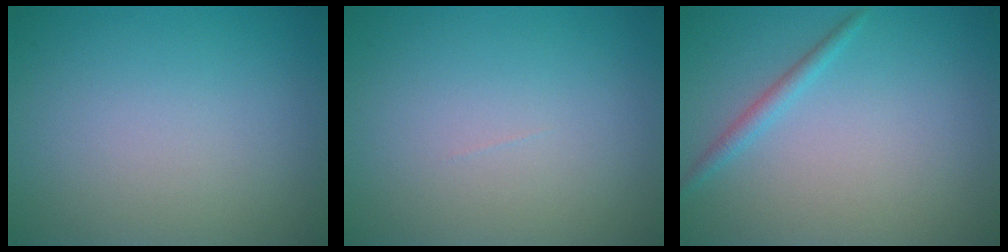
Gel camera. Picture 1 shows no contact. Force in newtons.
{"total": 0.0}
{"total": 1.4, "press": 1.4, "slide": 0.1}